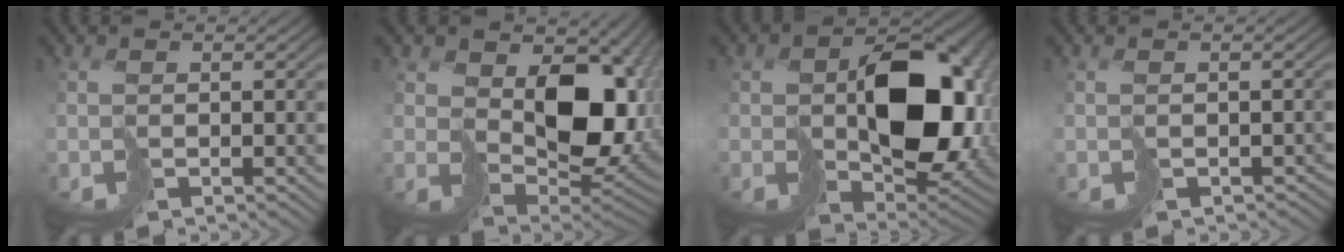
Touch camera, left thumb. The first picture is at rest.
{"total": 13.7, "force": [2.6, 9.3, 9.7], "torque": [-0.164, -0.023, 0.068]}
{"total": 15.0, "force": [1.3, 10.5, 10.7], "torque": [-0.147, -0.024, 0.046]}
{"total": 1.8, "force": [-1.0, 1.3, 0.8], "torque": [-0.004, -0.009, -0.016]}